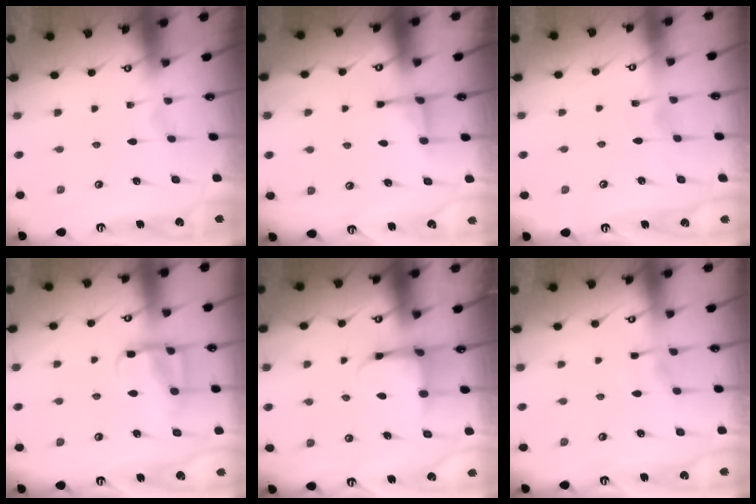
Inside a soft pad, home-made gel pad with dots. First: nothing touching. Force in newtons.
{"total": 2.6, "press": 2.5, "slide": 0.8}
{"total": 4.8, "press": 4.7, "slide": 0.5}
{"total": 10.9, "press": 10.9, "slide": 1.0}
{"total": 5.0, "press": 4.9, "slide": 0.7}
{"total": 3.2, "press": 3.2, "slide": 0.5}